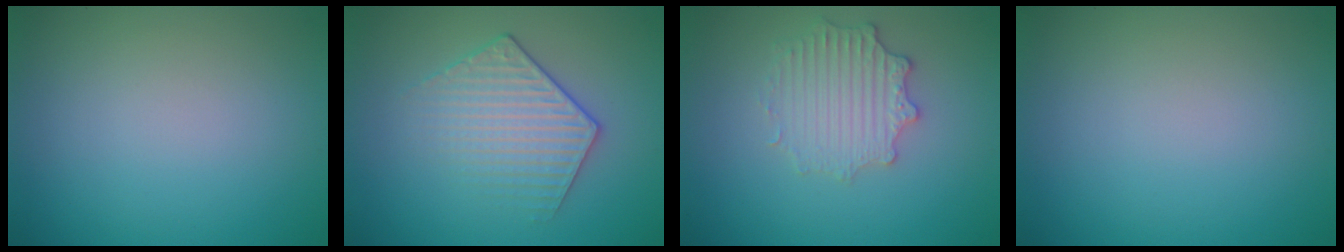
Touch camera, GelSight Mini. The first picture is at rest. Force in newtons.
{"total": 3.6, "press": 3.2, "slide": 1.6}
{"total": 2.7, "press": 2.6, "slide": 0.5}
{"total": 0.0}